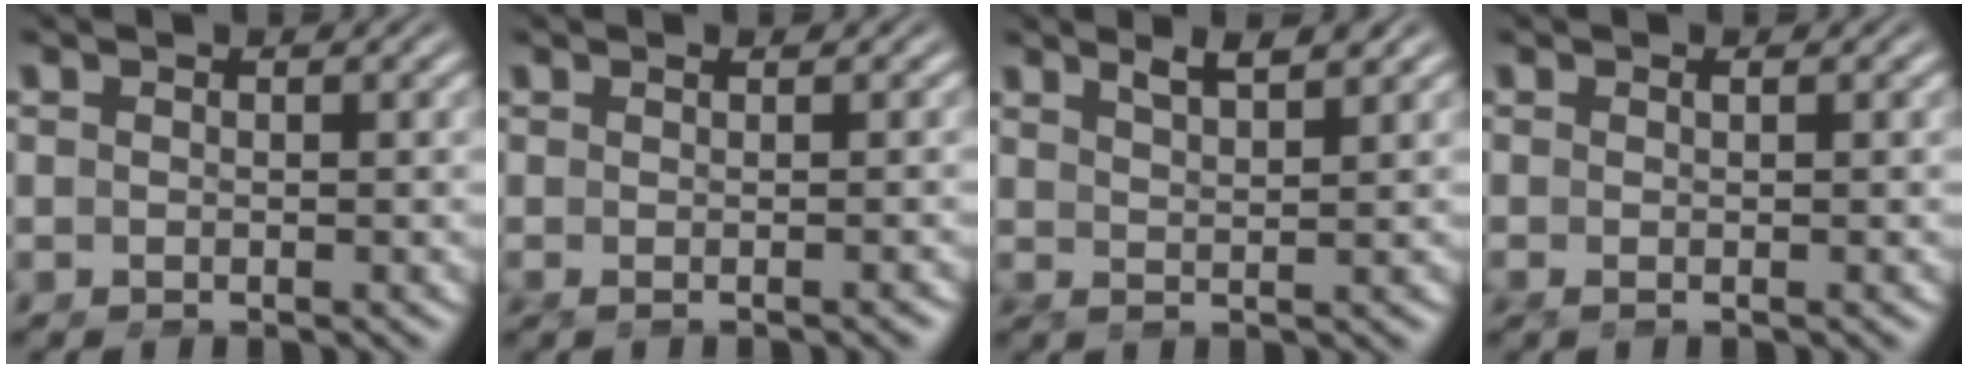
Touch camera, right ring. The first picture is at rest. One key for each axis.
{"total": 1.8, "fx": -1.2, "fy": -0.8, "fz": 1.2, "tx": -0.011, "ty": 0.009, "tz": -0.013}
{"total": 3.2, "fx": 2.6, "fy": -0.8, "fz": 1.7, "tx": -0.020, "ty": 0.011, "tz": 0.046}
{"total": 1.4, "fx": -0.8, "fy": -0.5, "fz": 1.0, "tx": -0.016, "ty": 0.003, "tz": -0.008}